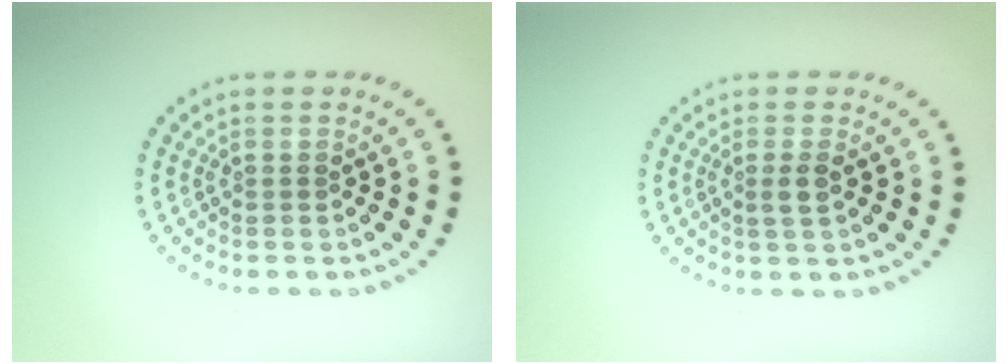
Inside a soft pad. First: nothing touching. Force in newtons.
{"total": 1.3, "press": 1.2, "slide": 0.7}